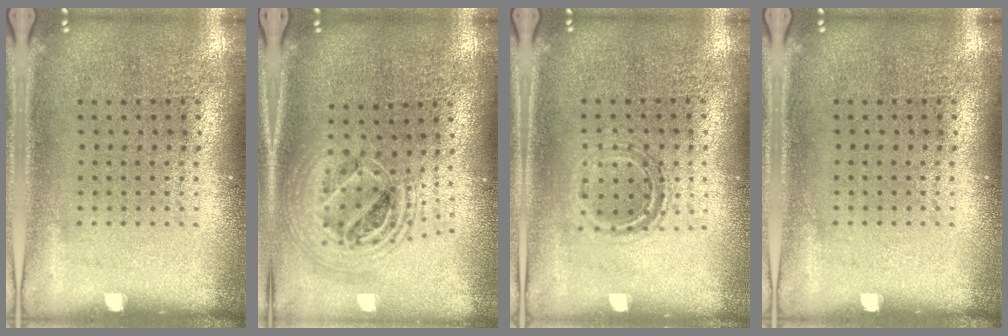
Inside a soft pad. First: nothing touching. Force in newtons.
{"total": 2.1, "press": 1.7, "slide": 1.3}
{"total": 1.1, "press": 0.9, "slide": 0.6}
{"total": 0.0}